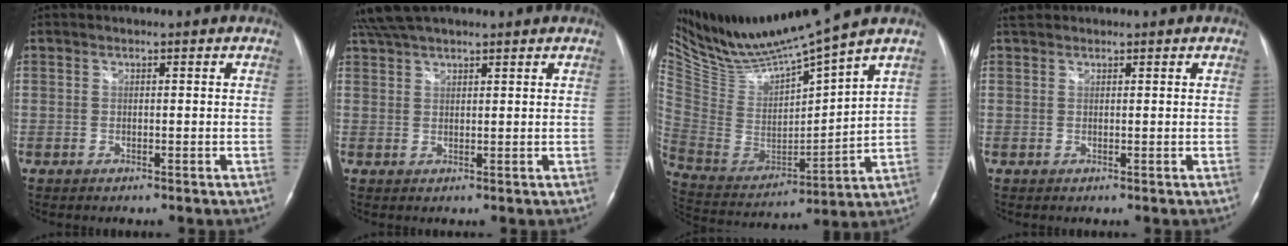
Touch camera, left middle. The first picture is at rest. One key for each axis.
{"total": 6.9, "fx": 5.9, "fy": 1.3, "fz": 3.2, "tx": -0.062, "ty": 0.040, "tz": 0.110}
{"total": 14.7, "fx": 13.4, "fy": -0.9, "fz": 5.9, "tx": -0.121, "ty": -0.023, "tz": 0.266}
{"total": 1.7, "fx": 1.4, "fy": 0.8, "fz": 0.2, "tx": -0.012, "ty": 0.021, "tz": 0.025}